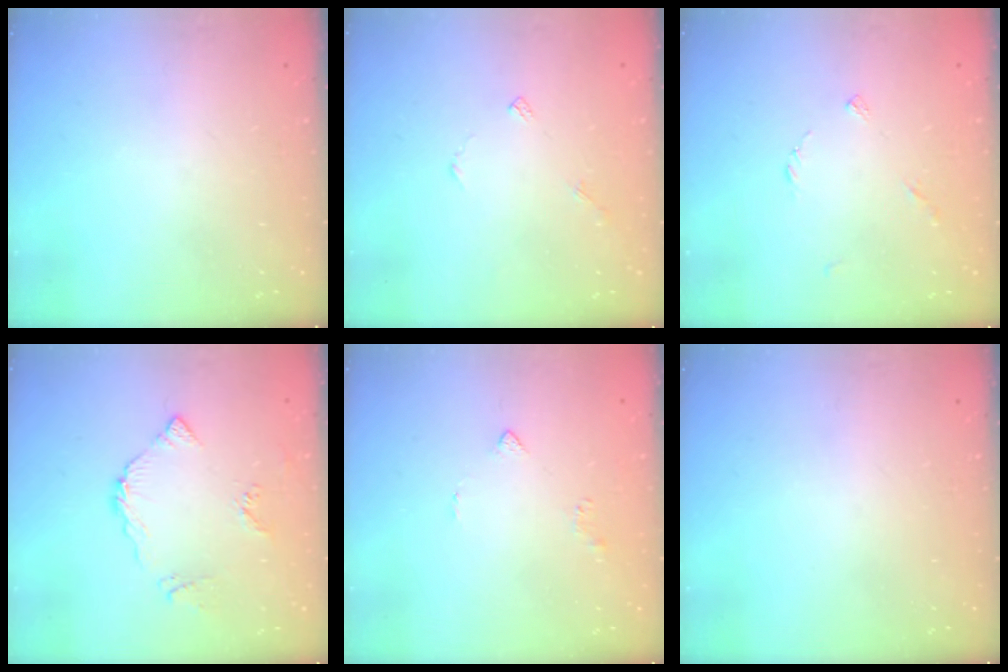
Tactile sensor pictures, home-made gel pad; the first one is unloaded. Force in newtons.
{"total": 3.3, "press": 3.3, "slide": 0.3}
{"total": 4.2, "press": 4.2, "slide": 0.4}
{"total": 6.7, "press": 6.7, "slide": 0.3}
{"total": 2.8, "press": 2.8, "slide": 0.6}
{"total": 0.0}